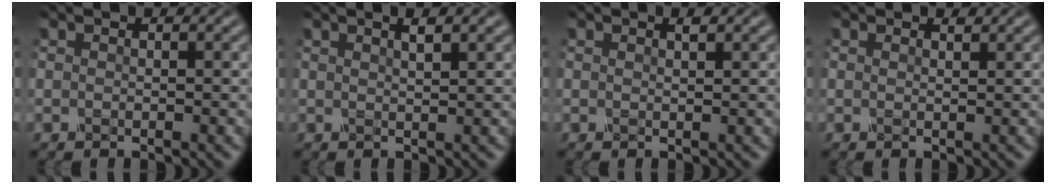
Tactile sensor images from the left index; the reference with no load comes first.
{"total": 2.2, "force": [1.1, 0.6, 1.7], "torque": [-0.010, 0.006, 0.002]}
{"total": 0.7, "force": [0.4, 0.1, 0.5], "torque": [-0.009, 0.002, 0.005]}
{"total": 0.6, "force": [0.6, 0.1, 0.3], "torque": [-0.005, 0.000, 0.007]}